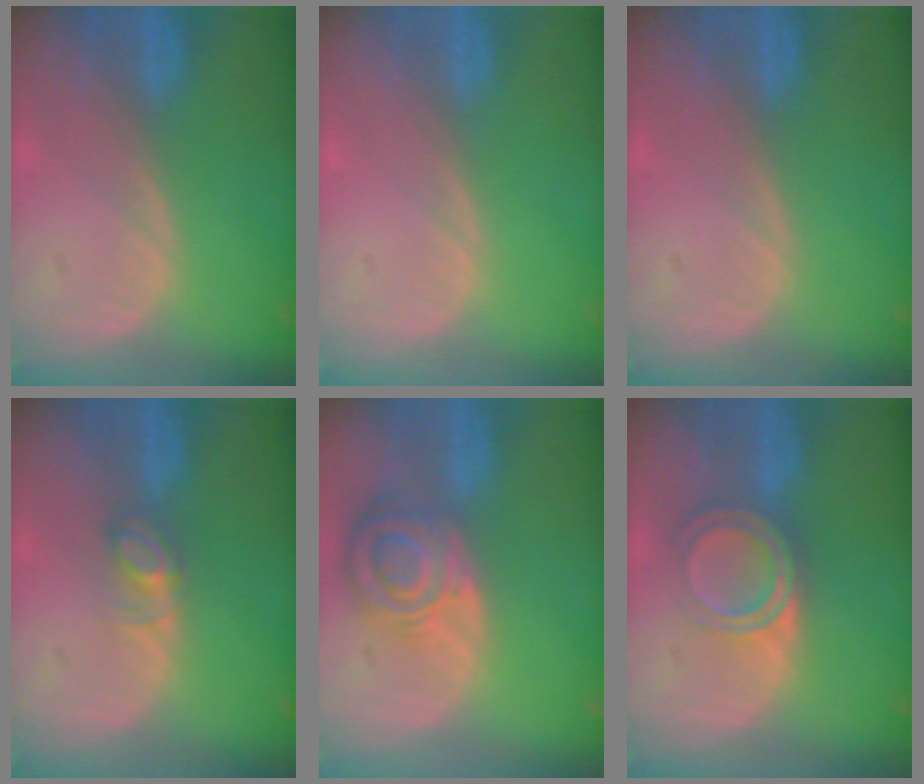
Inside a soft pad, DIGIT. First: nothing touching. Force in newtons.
{"total": 0.0}
{"total": 0.0}
{"total": 2.8, "press": 2.8, "slide": 0.4}
{"total": 8.3, "press": 7.3, "slide": 3.9}
{"total": 6.2, "press": 5.3, "slide": 3.3}